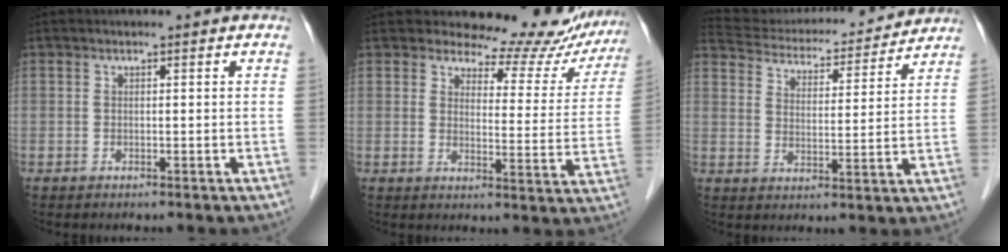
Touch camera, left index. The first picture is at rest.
{"total": 14.5, "force": [13.8, 4.0, 1.8], "torque": [0.008, -0.051, 0.137]}
{"total": 18.0, "force": [17.2, 3.2, 4.2], "torque": [-0.068, 0.012, 0.245]}